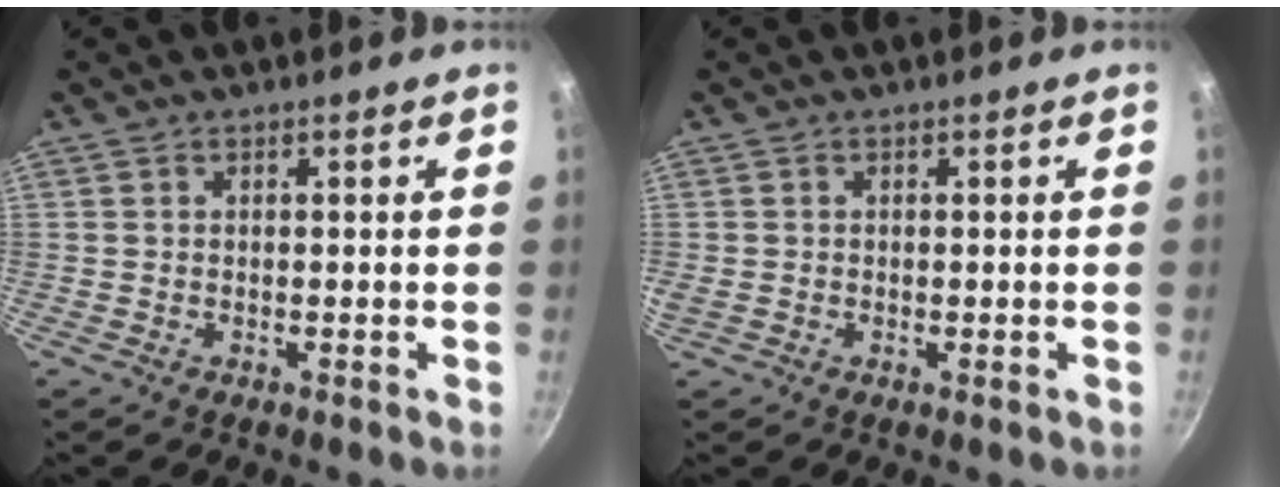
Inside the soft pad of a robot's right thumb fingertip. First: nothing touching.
{"total": 1.3, "force": [-0.1, 0.8, 1.0], "torque": [-0.018, -0.001, -0.005]}